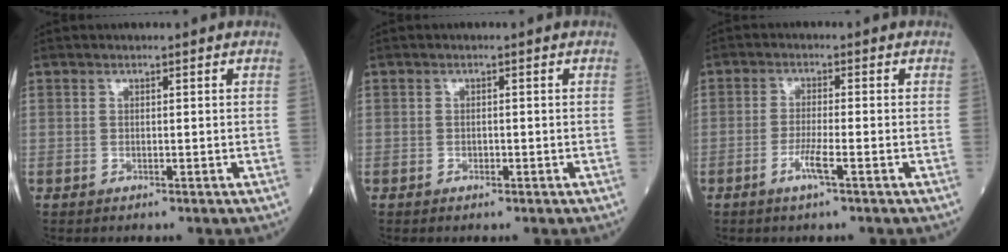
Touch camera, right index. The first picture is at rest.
{"total": 0.8, "force": [-0.4, 0.4, 0.5], "torque": [-0.010, 0.001, -0.005]}
{"total": 3.5, "force": [-1.7, 0.0, 3.1], "torque": [-0.064, -0.005, -0.037]}